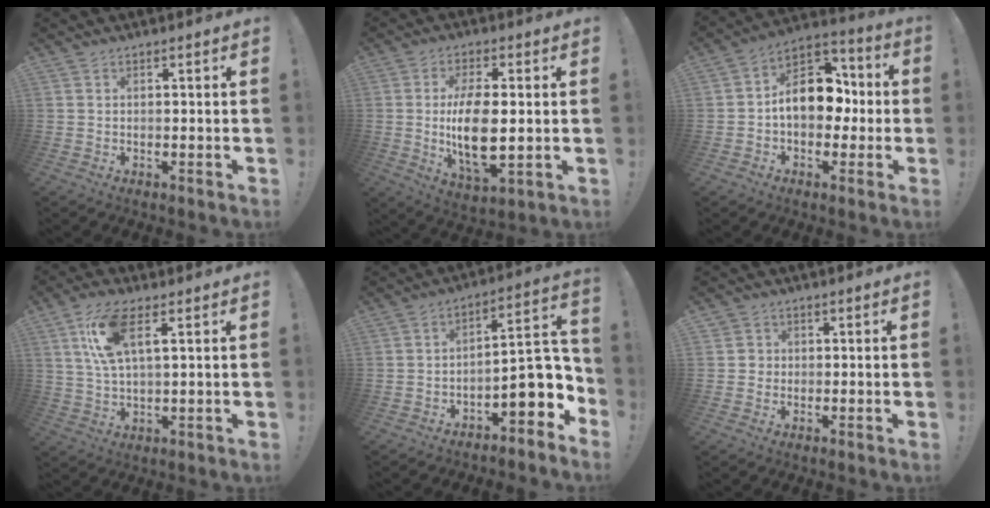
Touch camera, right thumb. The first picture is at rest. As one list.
[{"total": 14.3, "force": [0.0, 6.8, 12.6], "torque": [-0.248, -0.013, -0.005]}, {"total": 15.4, "force": [-0.2, 11.0, 10.8], "torque": [-0.152, 0.021, 0.003]}, {"total": 10.9, "force": [4.4, 4.3, 9.0], "torque": [-0.167, -0.002, 0.083]}, {"total": 12.6, "force": [-3.5, 5.4, 10.9], "torque": [-0.121, 0.005, -0.052]}, {"total": 2.8, "force": [-0.2, 2.7, 0.6], "torque": [-0.007, 0.005, -0.003]}]